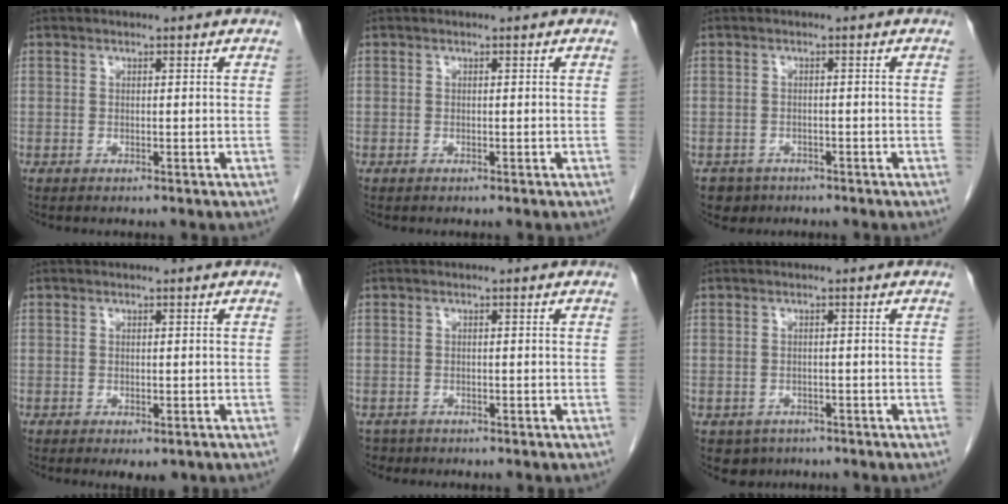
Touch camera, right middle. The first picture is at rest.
{"total": 0.0}
{"total": 2.6, "force": [-1.8, 1.9, -0.1], "torque": [-0.005, 0.005, -0.028]}
{"total": 2.1, "force": [-1.2, 1.0, 1.5], "torque": [-0.018, -0.004, -0.007]}
{"total": 1.6, "force": [-1.2, 0.9, -0.2], "torque": [-0.006, 0.000, -0.021]}
{"total": 2.9, "force": [-1.9, 2.2, 0.3], "torque": [-0.007, 0.004, -0.025]}